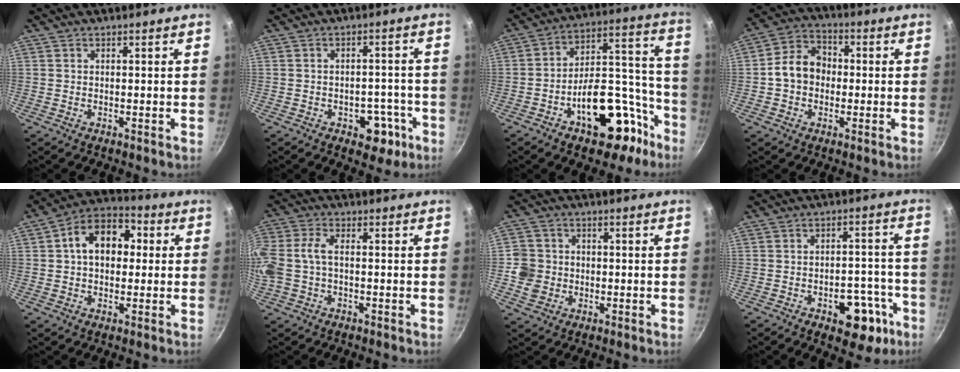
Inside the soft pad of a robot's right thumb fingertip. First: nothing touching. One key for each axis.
{"total": 7.0, "fx": -3.5, "fy": 4.4, "fz": 4.2, "tx": -0.023, "ty": 0.031, "tz": -0.041}
{"total": 19.8, "fx": -10.1, "fy": 9.4, "fz": 14.1, "tx": -0.170, "ty": 0.098, "tz": -0.146}
{"total": 9.1, "fx": -0.6, "fy": 7.4, "fz": 5.4, "tx": -0.078, "ty": 0.031, "tz": -0.024}
{"total": 12.1, "fx": 1.7, "fy": 8.3, "fz": 8.6, "tx": -0.109, "ty": 0.027, "tz": 0.017}
{"total": 10.9, "fx": -0.2, "fy": 6.7, "fz": 8.6, "tx": -0.230, "ty": 0.019, "tz": -0.003}
{"total": 6.3, "fx": -1.0, "fy": 5.8, "fz": 2.1, "tx": -0.020, "ty": 0.011, "tz": -0.018}
{"total": 11.3, "fx": -5.5, "fy": 6.0, "fz": 7.8, "tx": -0.072, "ty": 0.045, "tz": -0.068}